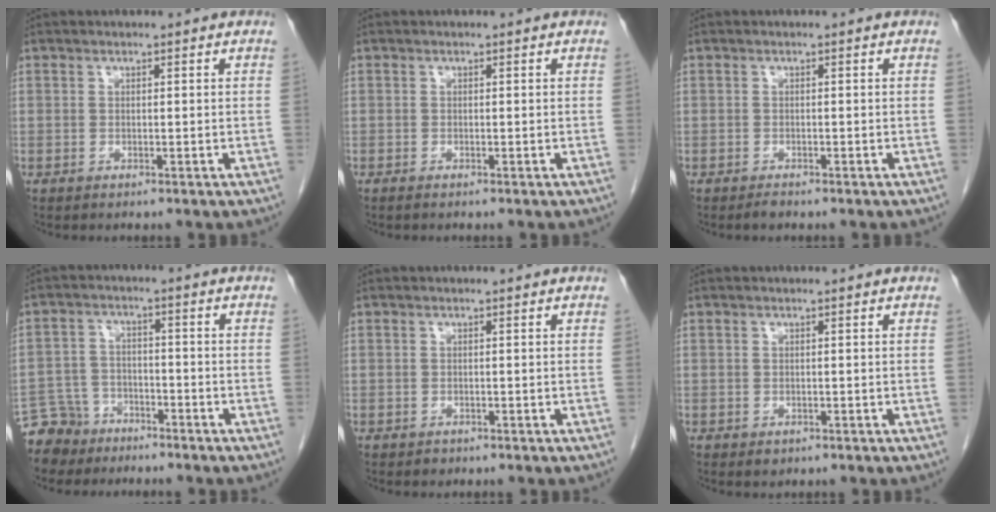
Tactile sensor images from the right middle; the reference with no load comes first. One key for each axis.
{"total": 0.5, "fx": -0.4, "fy": 0.0, "fz": 0.3, "tx": -0.009, "ty": -0.002, "tz": -0.007}
{"total": 0.5, "fx": -0.5, "fy": 0.1, "fz": 0.1, "tx": -0.004, "ty": -0.001, "tz": -0.007}
{"total": 6.4, "fx": -5.2, "fy": 3.7, "fz": -0.4, "tx": 0.008, "ty": 0.002, "tz": -0.099}
{"total": 0.5, "fx": -0.2, "fy": 0.4, "fz": -0.2, "tx": 0.000, "ty": 0.002, "tz": -0.002}
{"total": 0.6, "fx": -0.2, "fy": 0.6, "fz": 0.1, "tx": -0.001, "ty": 0.001, "tz": 0.003}